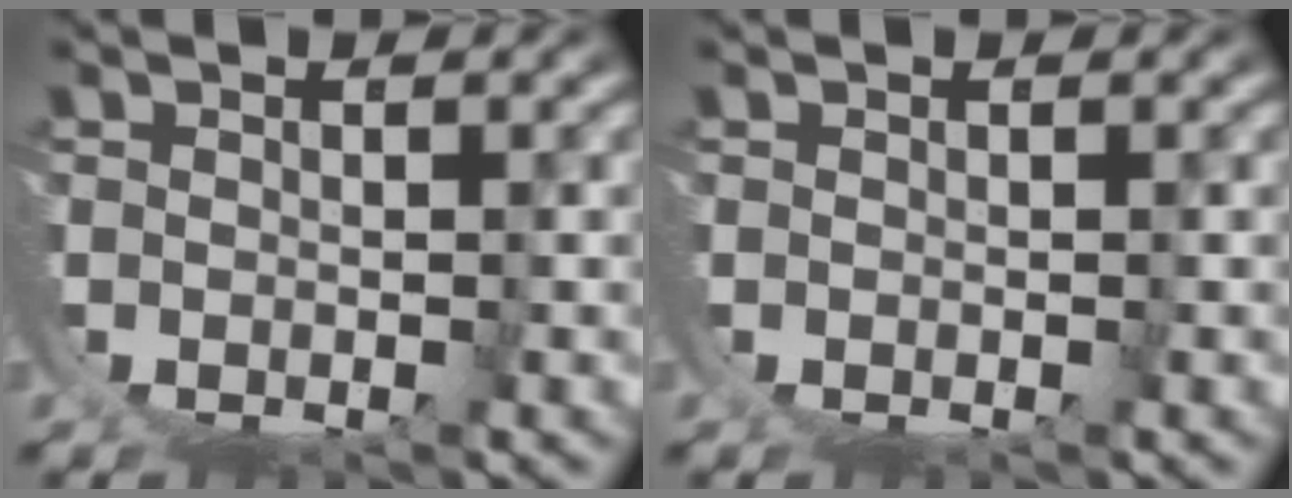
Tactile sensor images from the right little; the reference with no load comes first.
{"total": 0.0}